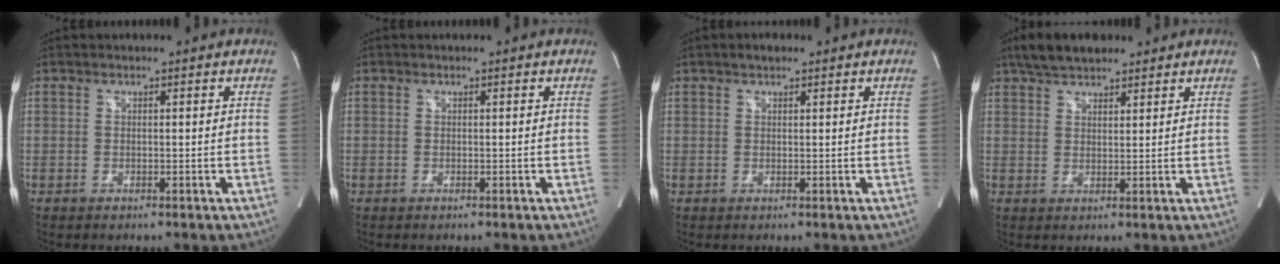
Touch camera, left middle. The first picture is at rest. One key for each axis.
{"total": 0.0}
{"total": 1.6, "fx": 1.2, "fy": 0.7, "fz": 0.9, "tx": -0.018, "ty": 0.010, "tz": 0.018}
{"total": 6.7, "fx": 5.2, "fy": 2.4, "fz": 3.4, "tx": -0.064, "ty": 0.024, "tz": 0.095}